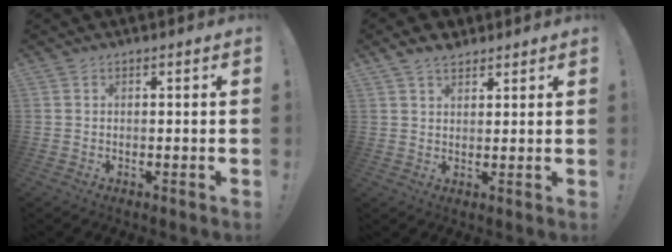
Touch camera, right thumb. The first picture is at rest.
{"total": 4.6, "force": [3.4, 2.6, 1.7], "torque": [-0.020, -0.016, 0.062]}